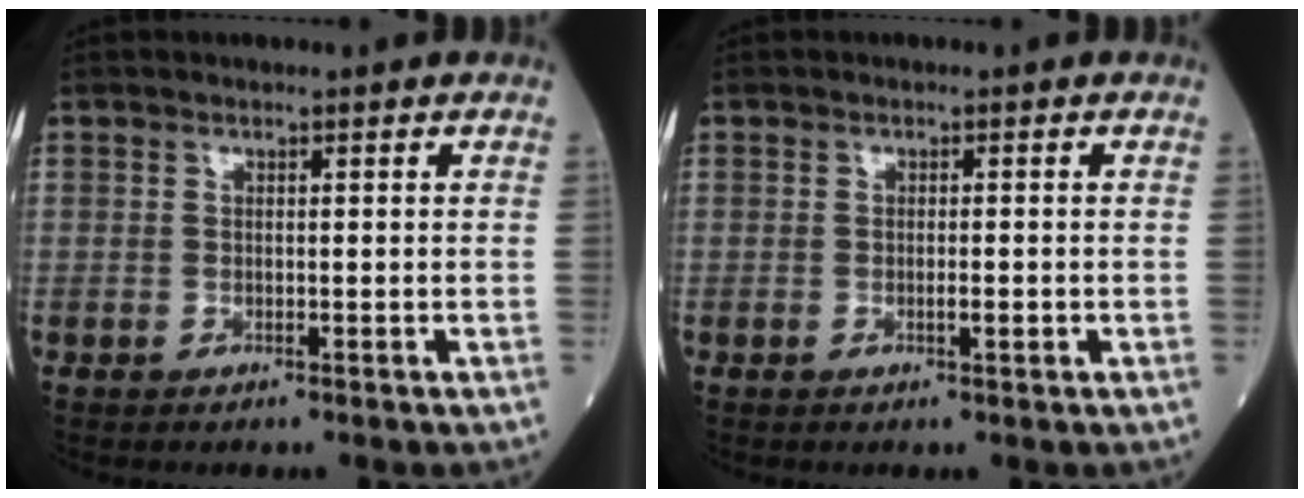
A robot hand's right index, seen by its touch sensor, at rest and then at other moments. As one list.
[{"total": 1.4, "force": [-0.3, 0.1, 1.4], "torque": [-0.026, -0.002, -0.004]}]